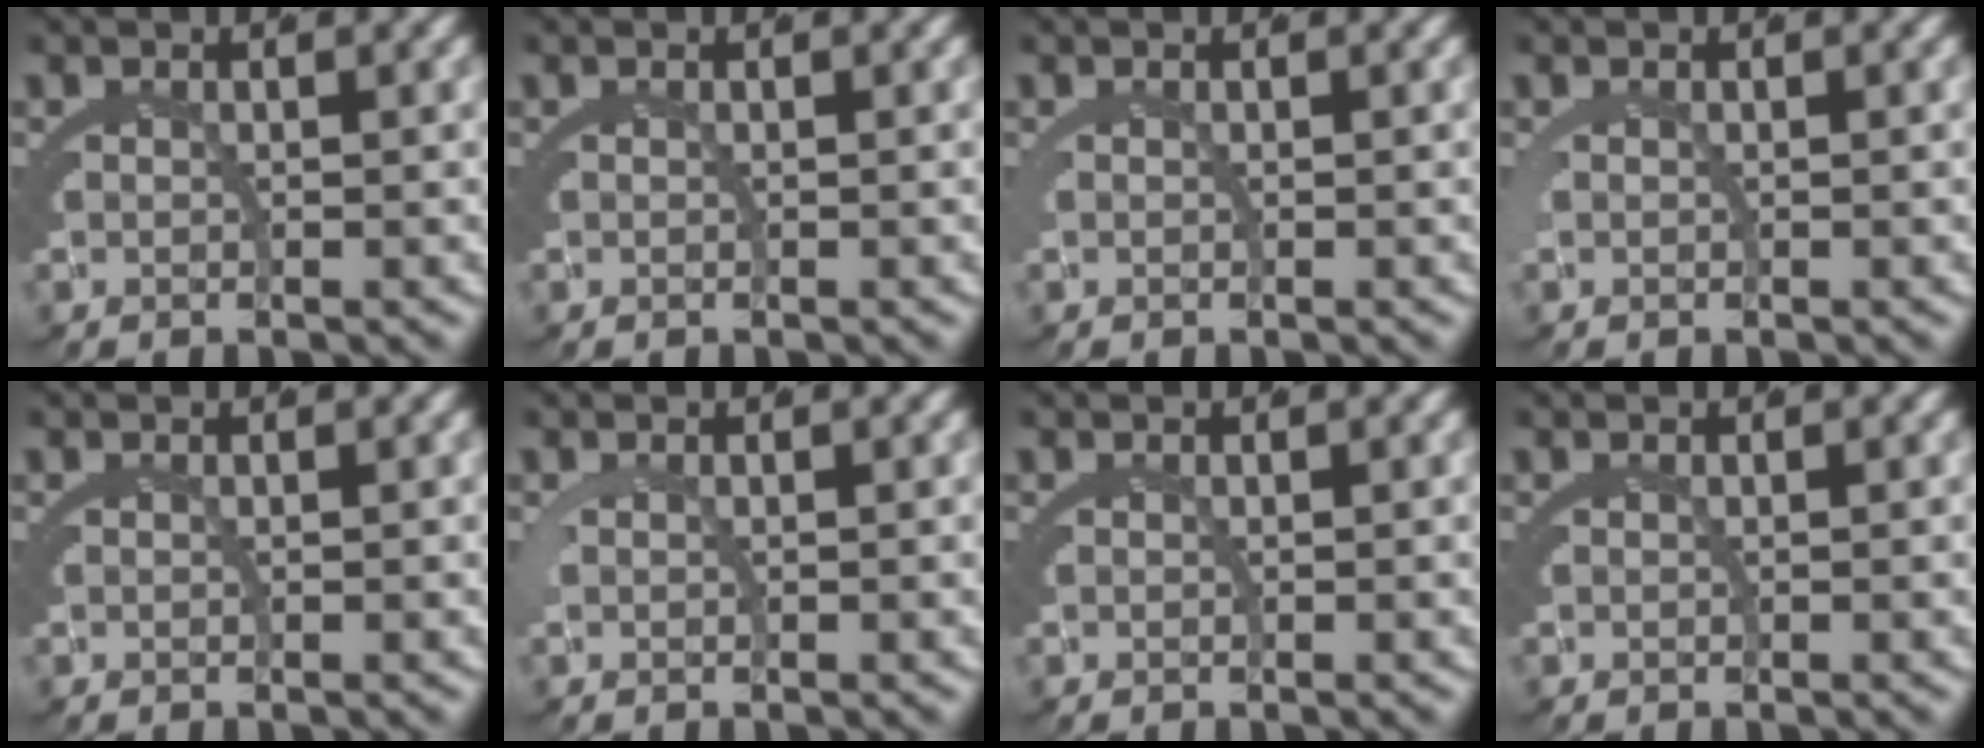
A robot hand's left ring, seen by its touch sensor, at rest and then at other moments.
{"total": 0.0}
{"total": 0.0}
{"total": 0.0}
{"total": 0.0}
{"total": 0.6, "force": [-0.1, -0.5, -0.2], "torque": [0.006, 0.004, -0.002]}
{"total": 0.0}
{"total": 0.0}